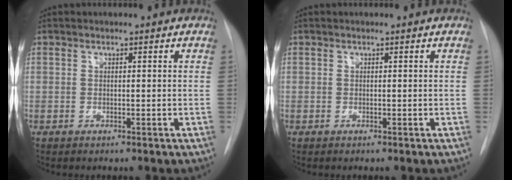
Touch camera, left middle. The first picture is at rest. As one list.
[{"total": 0.0}]